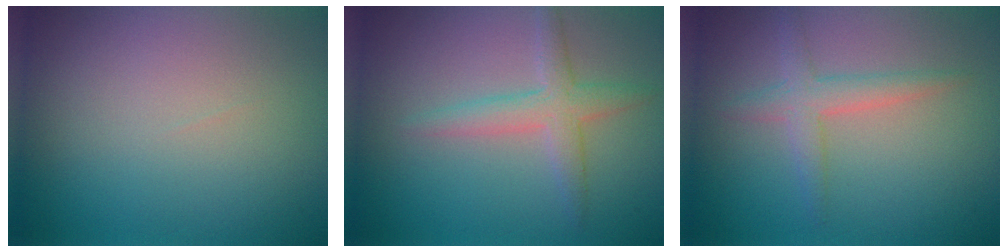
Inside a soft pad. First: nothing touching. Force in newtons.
{"total": 2.8, "press": 2.8, "slide": 0.1}
{"total": 2.4, "press": 2.4, "slide": 0.1}